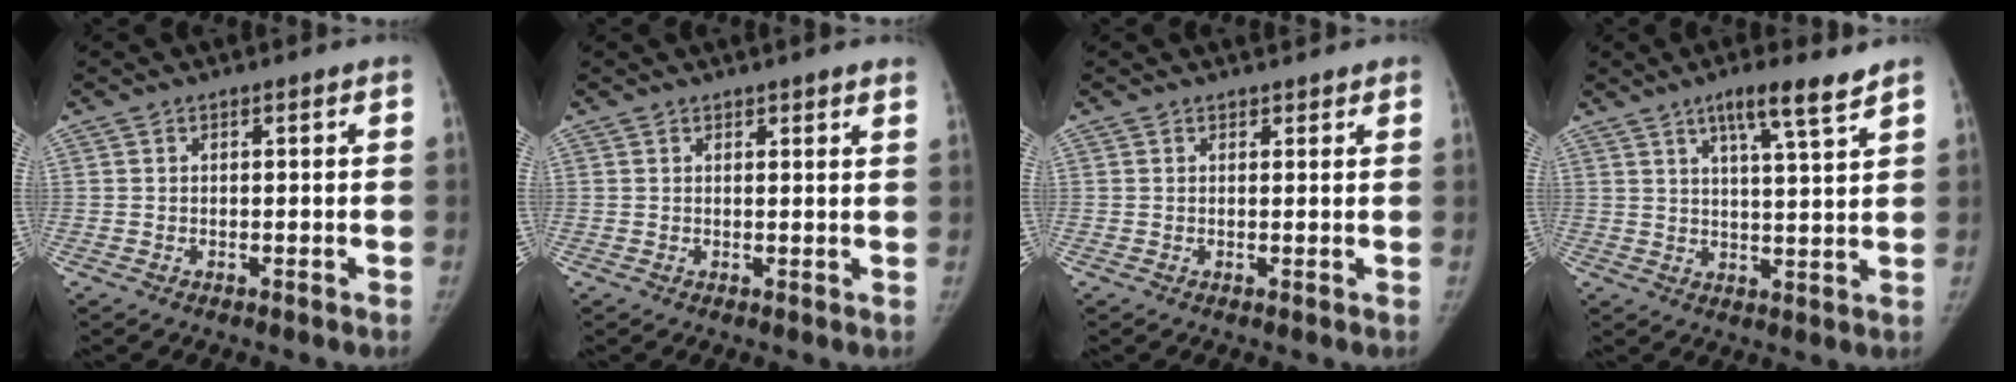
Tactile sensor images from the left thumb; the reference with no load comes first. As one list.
[{"total": 4.2, "force": [3.4, 0.6, 2.4], "torque": [-0.017, -0.001, 0.038]}, {"total": 2.2, "force": [1.9, 0.9, 0.7], "torque": [0.010, -0.002, 0.021]}, {"total": 8.3, "force": [5.6, 0.7, 6.1], "torque": [-0.093, -0.029, 0.090]}]